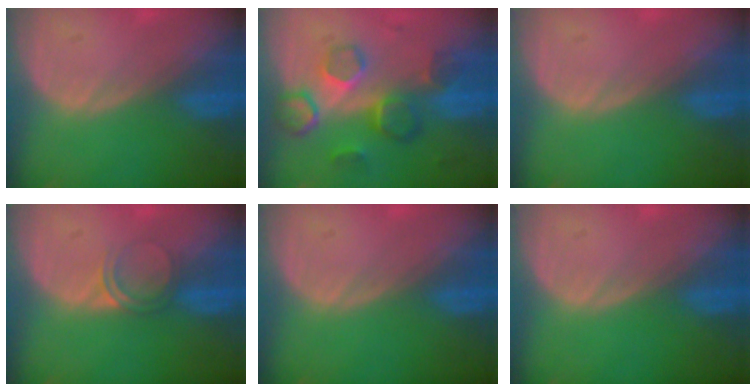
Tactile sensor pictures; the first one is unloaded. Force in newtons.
{"total": 8.8, "press": 7.9, "slide": 3.7}
{"total": 0.0}
{"total": 2.5, "press": 2.1, "slide": 1.2}
{"total": 0.0}
{"total": 0.0}